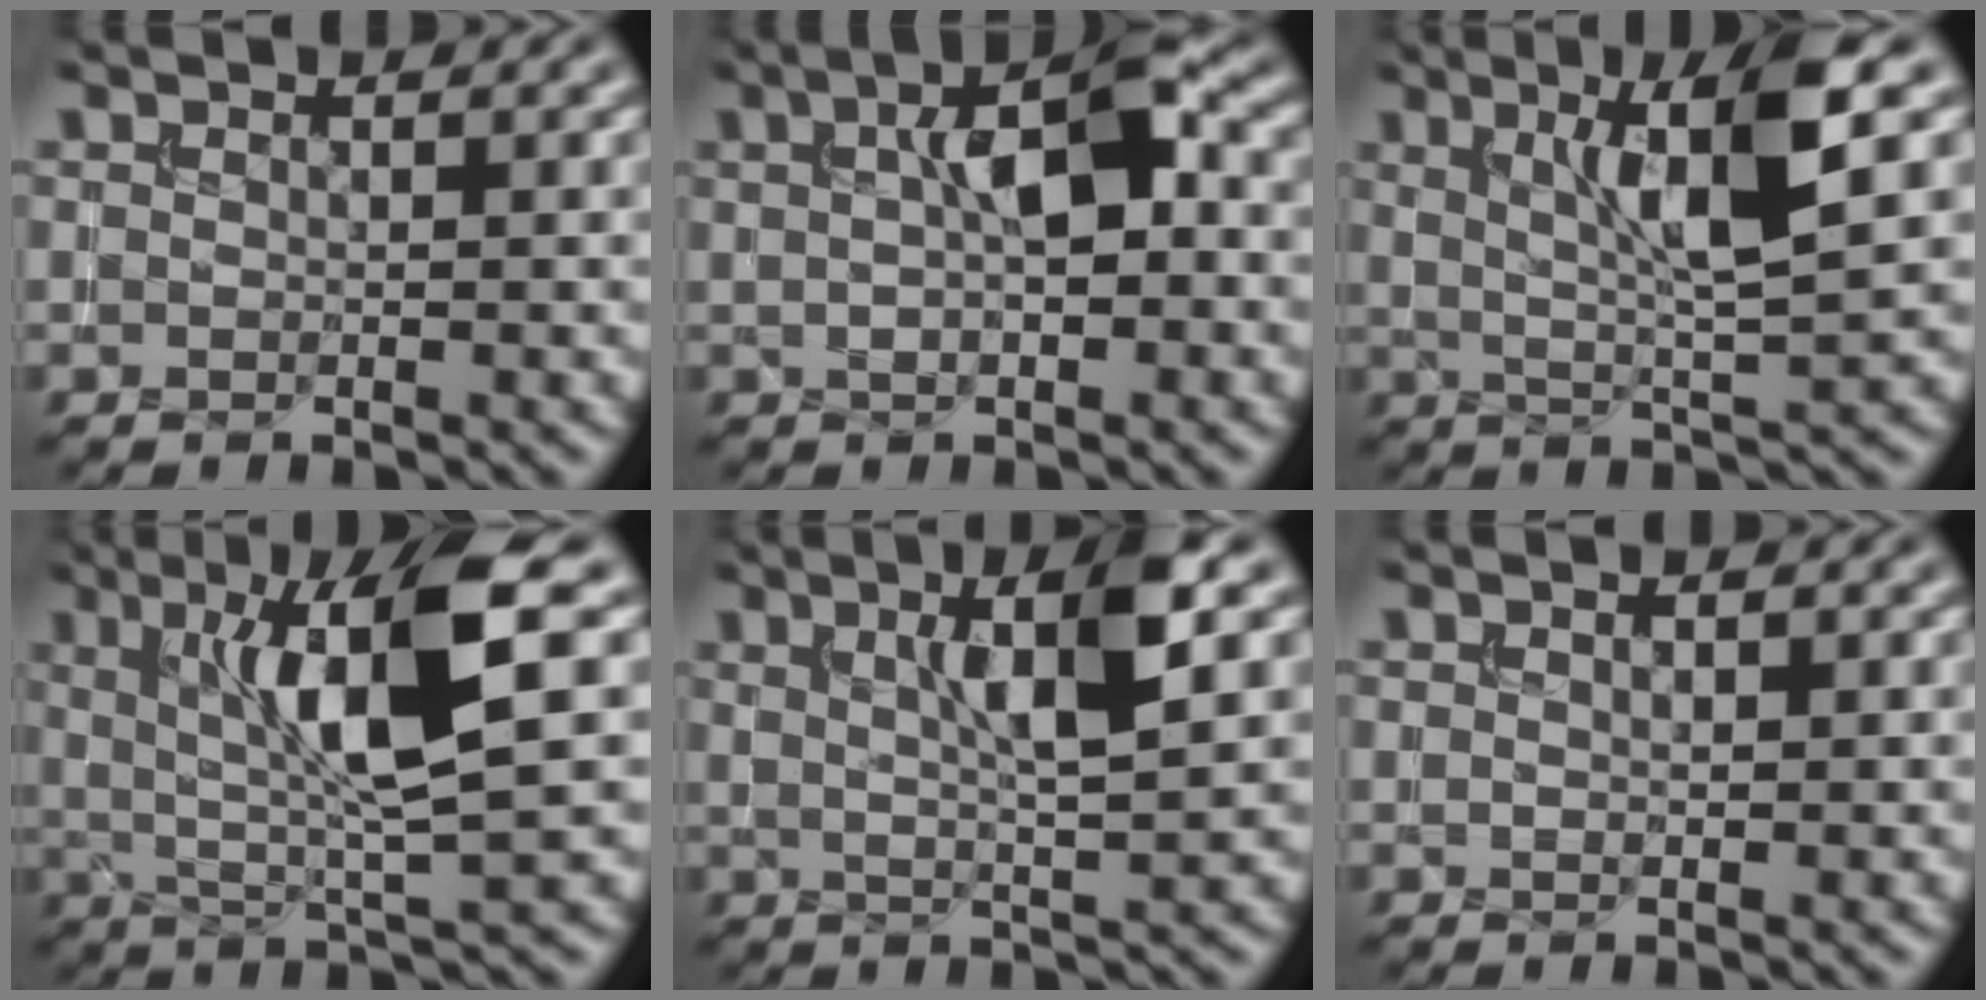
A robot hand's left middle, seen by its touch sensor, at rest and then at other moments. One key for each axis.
{"total": 6.2, "fx": 0.9, "fy": 2.5, "fz": 5.7, "tx": -0.090, "ty": 0.011, "tz": 0.013}
{"total": 7.2, "fx": 2.1, "fy": 1.1, "fz": 6.8, "tx": -0.115, "ty": 0.005, "tz": 0.041}
{"total": 8.8, "fx": 1.8, "fy": 1.7, "fz": 8.4, "tx": -0.142, "ty": -0.003, "tz": 0.037}
{"total": 6.3, "fx": 2.0, "fy": 1.1, "fz": 5.9, "tx": -0.092, "ty": 0.006, "tz": 0.034}
{"total": 0.8, "fx": 0.1, "fy": 0.4, "fz": 0.7, "tx": -0.008, "ty": -0.002, "tz": 0.006}